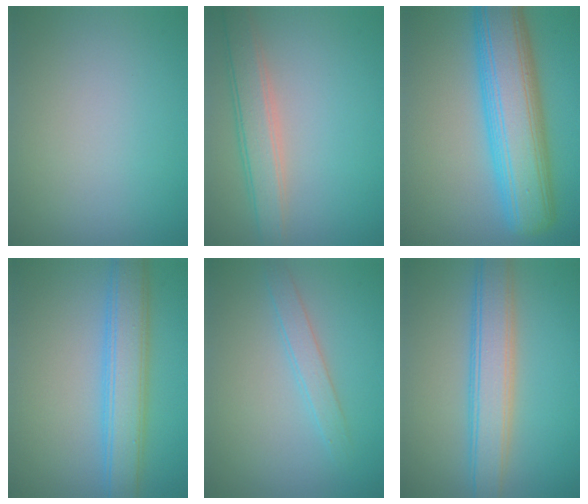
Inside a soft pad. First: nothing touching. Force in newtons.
{"total": 3.8, "press": 3.8, "slide": 0.2}
{"total": 10.3, "press": 10.3, "slide": 0.5}
{"total": 5.2, "press": 5.2, "slide": 0.1}
{"total": 1.9, "press": 1.9, "slide": 0.2}
{"total": 5.4, "press": 5.4, "slide": 0.2}